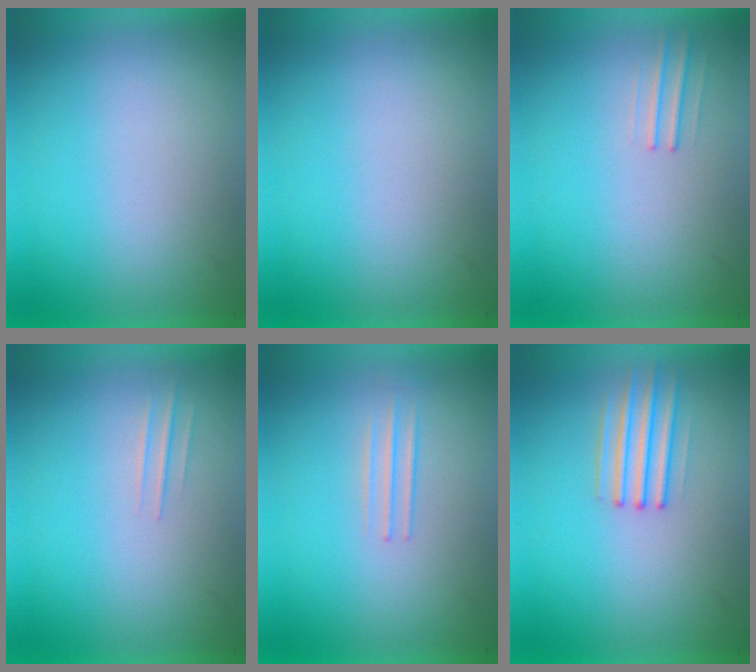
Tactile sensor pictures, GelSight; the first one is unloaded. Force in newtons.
{"total": 0.0}
{"total": 1.0}
{"total": 1.2}
{"total": 1.4}
{"total": 2.2}